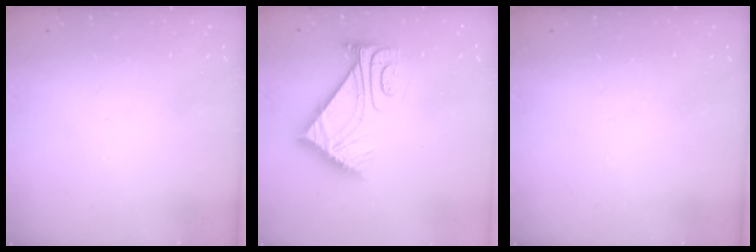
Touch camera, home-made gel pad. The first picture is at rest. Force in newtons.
{"total": 10.5, "press": 10.5, "slide": 0.8}
{"total": 0.0}